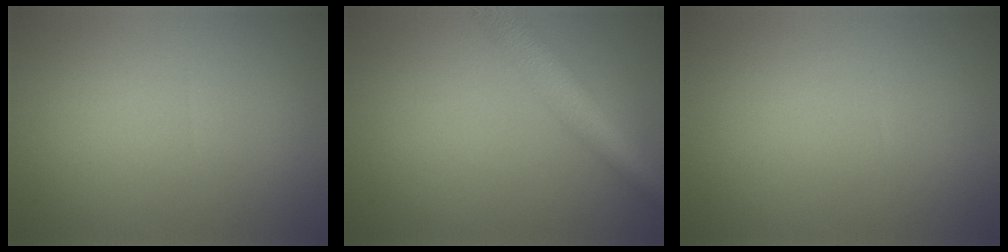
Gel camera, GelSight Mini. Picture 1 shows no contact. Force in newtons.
{"total": 5.0, "press": 5.0, "slide": 0.2}
{"total": 0.0}